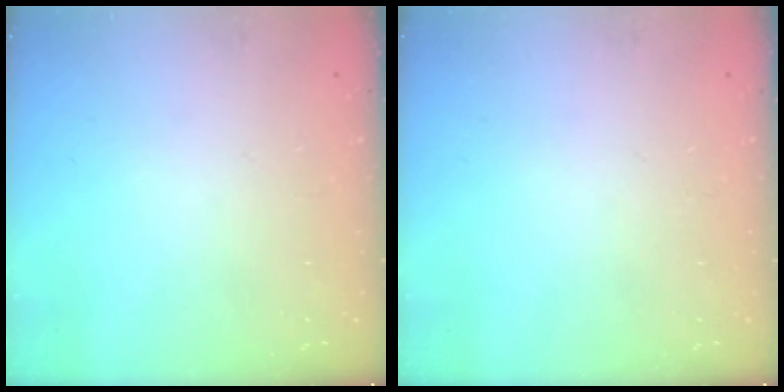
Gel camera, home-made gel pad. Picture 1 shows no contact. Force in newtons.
{"total": 0.0}